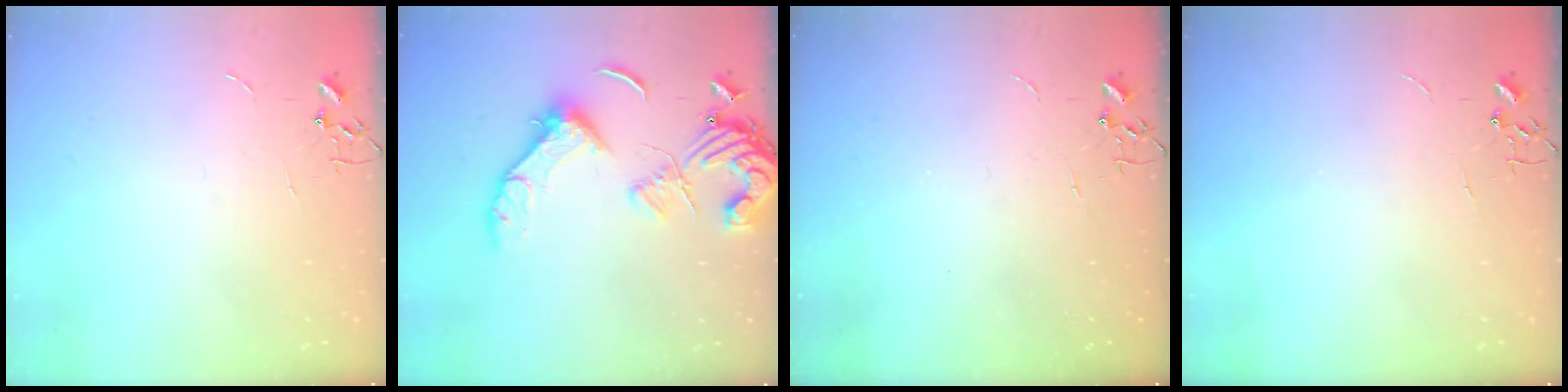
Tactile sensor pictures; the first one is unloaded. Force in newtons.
{"total": 14.5, "press": 14.4, "slide": 2.0}
{"total": 0.0}
{"total": 0.0}